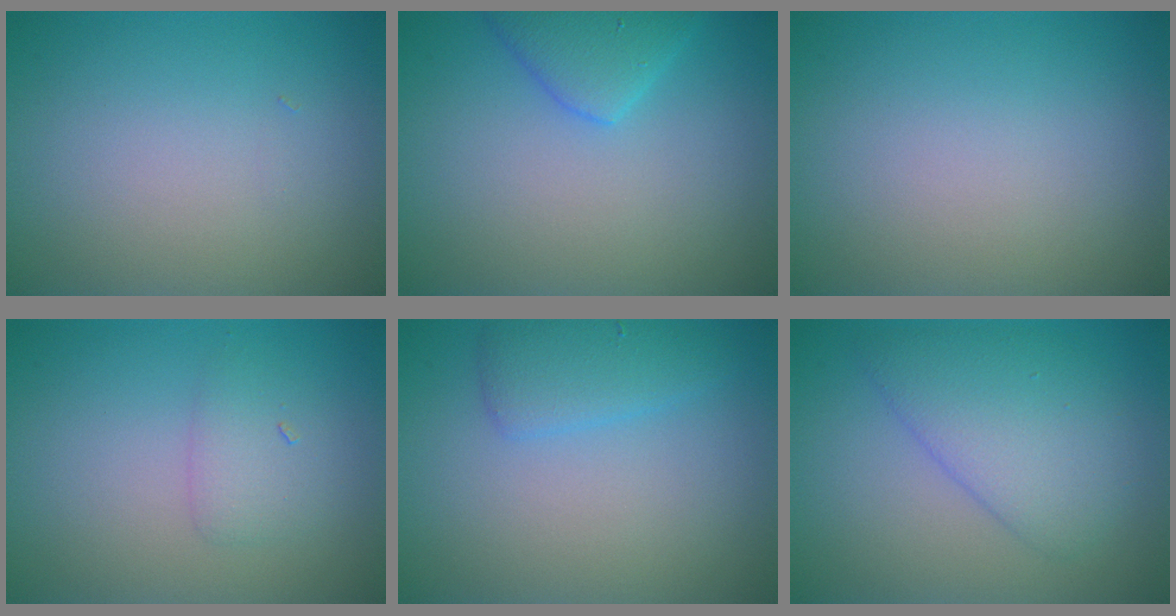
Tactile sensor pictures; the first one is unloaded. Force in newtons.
{"total": 3.1, "press": 3.0, "slide": 0.3}
{"total": 0.0}
{"total": 1.7, "press": 1.7, "slide": 0.1}
{"total": 2.4, "press": 2.4, "slide": 0.3}
{"total": 4.3, "press": 4.3, "slide": 0.3}